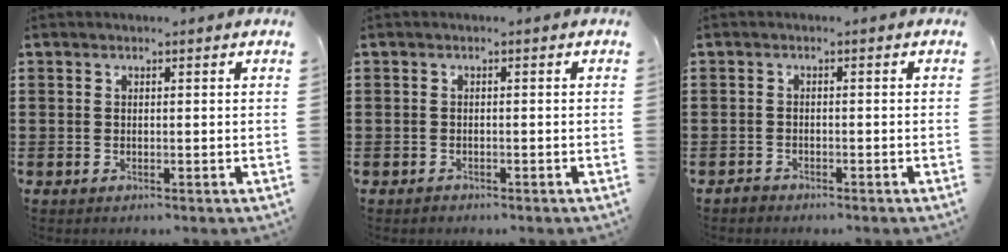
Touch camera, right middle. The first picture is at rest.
{"total": 0.5, "force": [-0.5, 0.2, 0.0], "torque": [-0.002, 0.001, -0.012]}
{"total": 1.1, "force": [-1.0, 0.3, 0.0], "torque": [-0.004, 0.002, -0.023]}